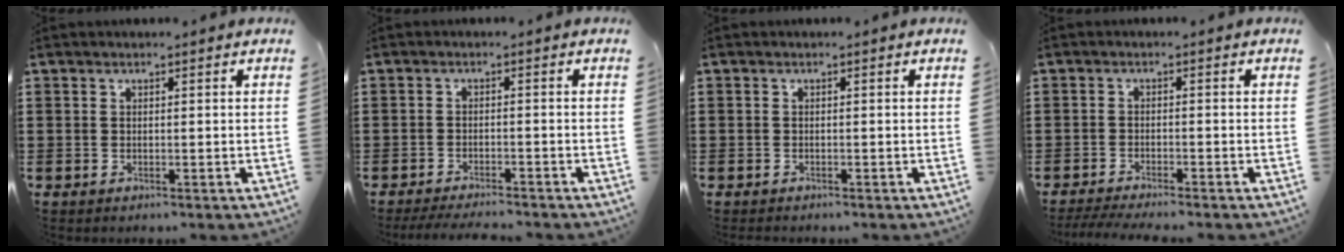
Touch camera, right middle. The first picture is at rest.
{"total": 2.7, "force": [-2.6, 0.0, 0.7], "torque": [-0.012, 0.001, -0.052]}
{"total": 0.7, "force": [-0.6, 0.3, -0.1], "torque": [0.002, 0.003, -0.014]}
{"total": 2.5, "force": [-2.3, -0.1, 0.9], "torque": [-0.020, -0.003, -0.048]}